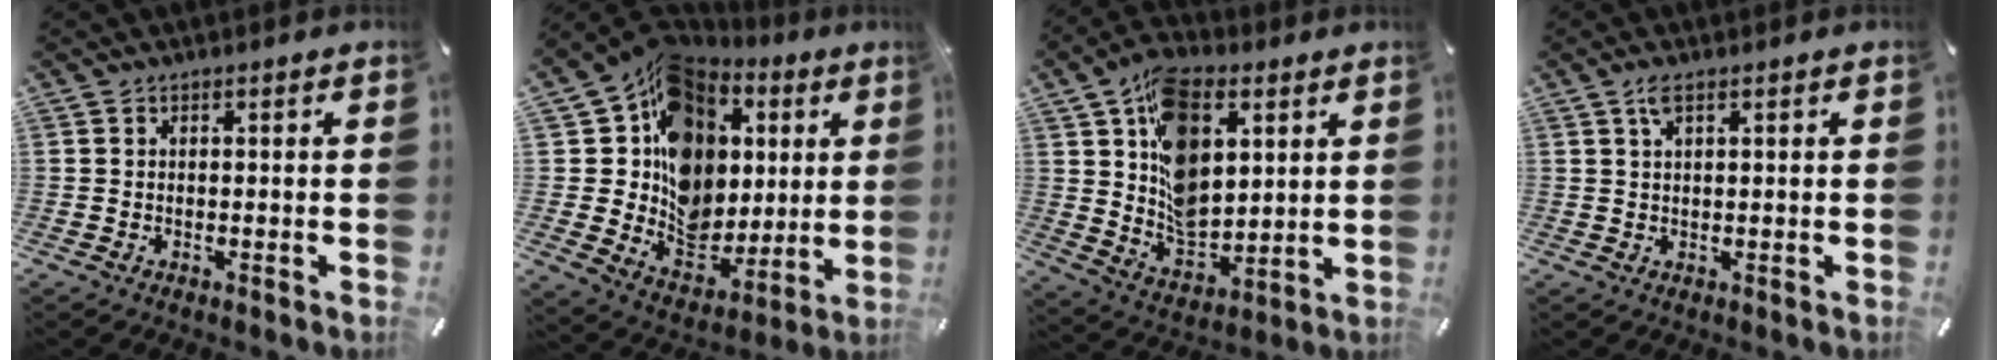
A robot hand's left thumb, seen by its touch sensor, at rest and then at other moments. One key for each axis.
{"total": 15.7, "fx": 4.7, "fy": 13.7, "fz": 6.0, "tx": -0.079, "ty": -0.057, "tz": 0.092}
{"total": 16.0, "fx": 5.9, "fy": 10.3, "fz": 10.7, "tx": -0.204, "ty": -0.019, "tz": 0.111}
{"total": 2.5, "fx": 1.3, "fy": 0.6, "fz": 2.1, "tx": -0.045, "ty": 0.004, "tz": 0.021}